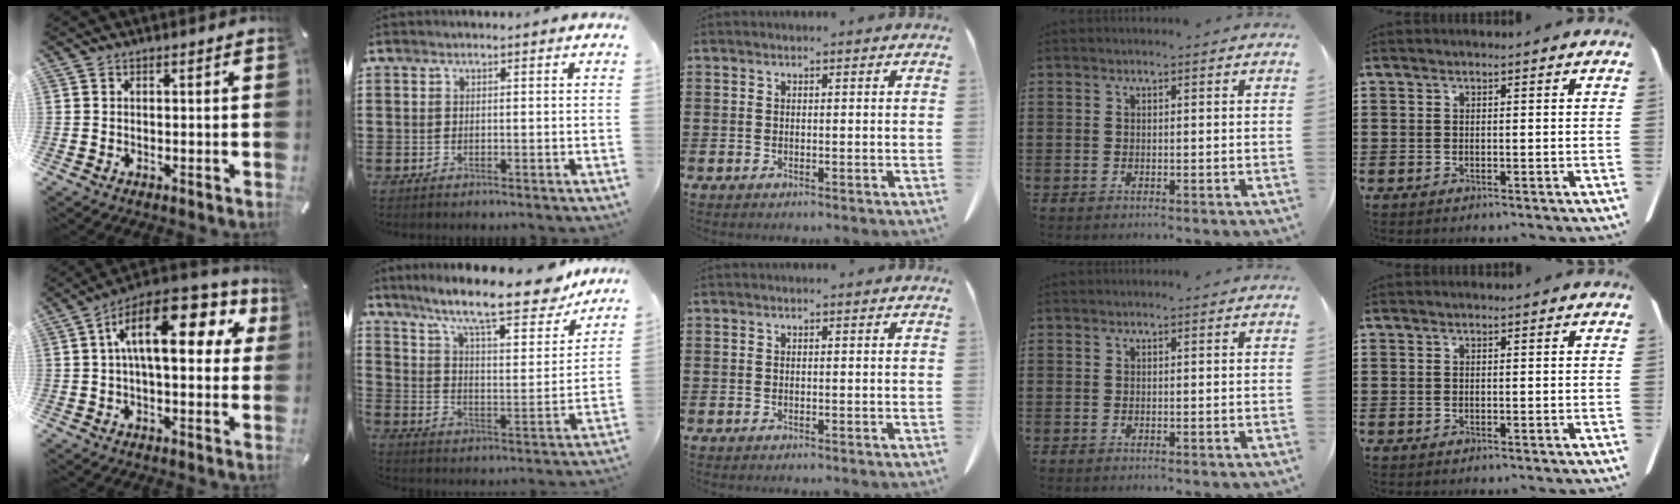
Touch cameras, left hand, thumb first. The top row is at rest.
{"thumb": {"total": 18.6, "force": [6.0, 8.5, 15.4], "torque": [-0.256, -0.026, 0.097]}, "index": {"total": 13.3, "force": [11.1, 1.7, 7.1], "torque": [-0.151, -0.060, 0.186]}}